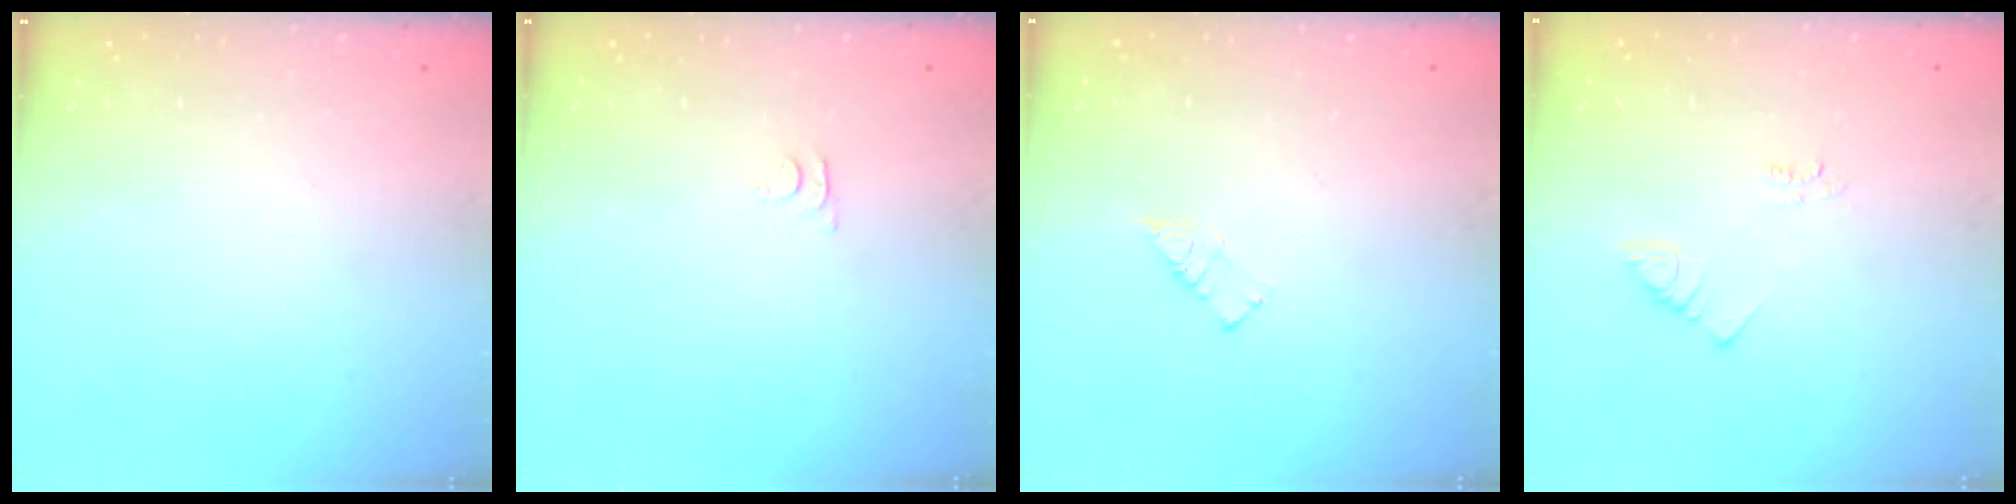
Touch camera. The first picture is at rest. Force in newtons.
{"total": 4.4, "press": 4.4, "slide": 0.4}
{"total": 3.4, "press": 3.4, "slide": 0.2}
{"total": 2.5, "press": 2.5, "slide": 0.5}